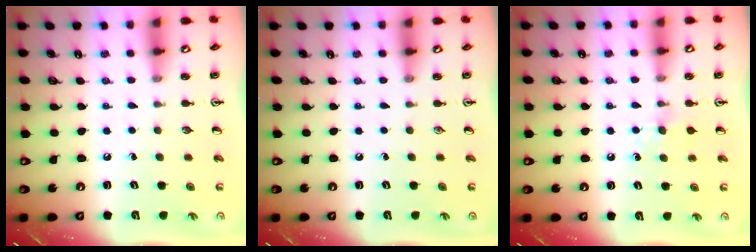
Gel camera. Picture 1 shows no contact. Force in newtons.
{"total": 0.0}
{"total": 5.7, "press": 5.7, "slide": 0.8}